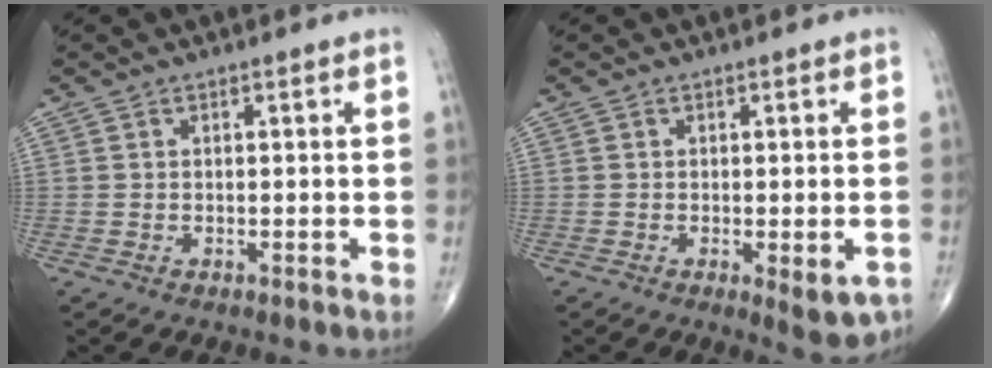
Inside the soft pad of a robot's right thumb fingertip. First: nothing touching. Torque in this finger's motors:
{"motor_torque": [0.13, 0.52, -0.16, -0.26, 0.00]}